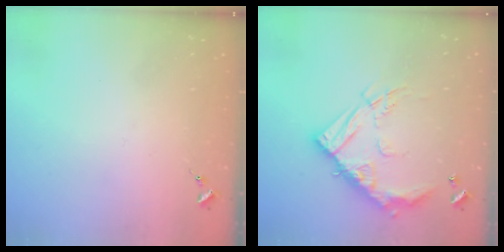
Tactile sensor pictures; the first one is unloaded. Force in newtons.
{"total": 19.4, "press": 19.2, "slide": 2.1}